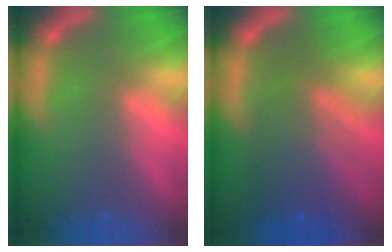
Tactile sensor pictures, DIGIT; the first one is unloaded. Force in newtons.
{"total": 7.6}